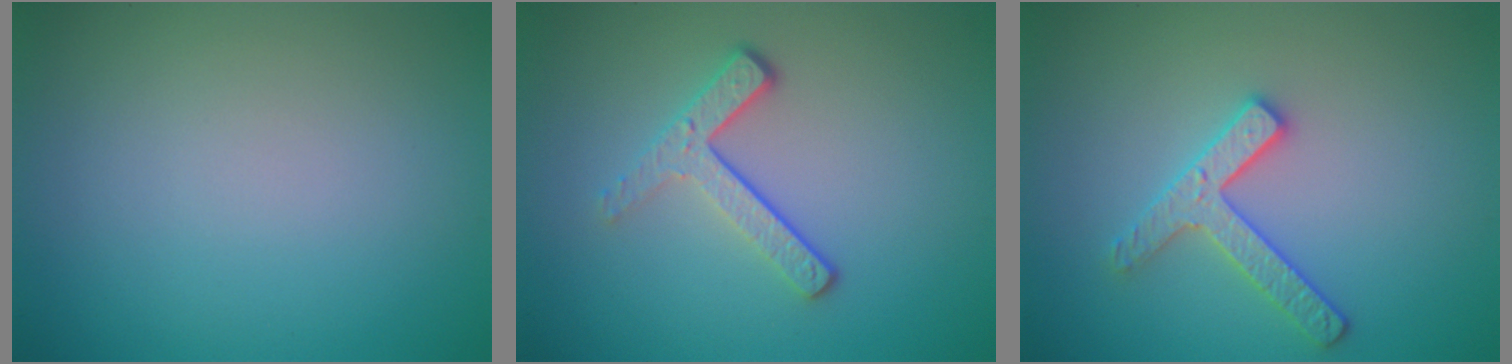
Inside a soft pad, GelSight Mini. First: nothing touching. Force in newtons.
{"total": 3.3, "press": 2.4, "slide": 2.3}
{"total": 2.6, "press": 2.6, "slide": 0.4}